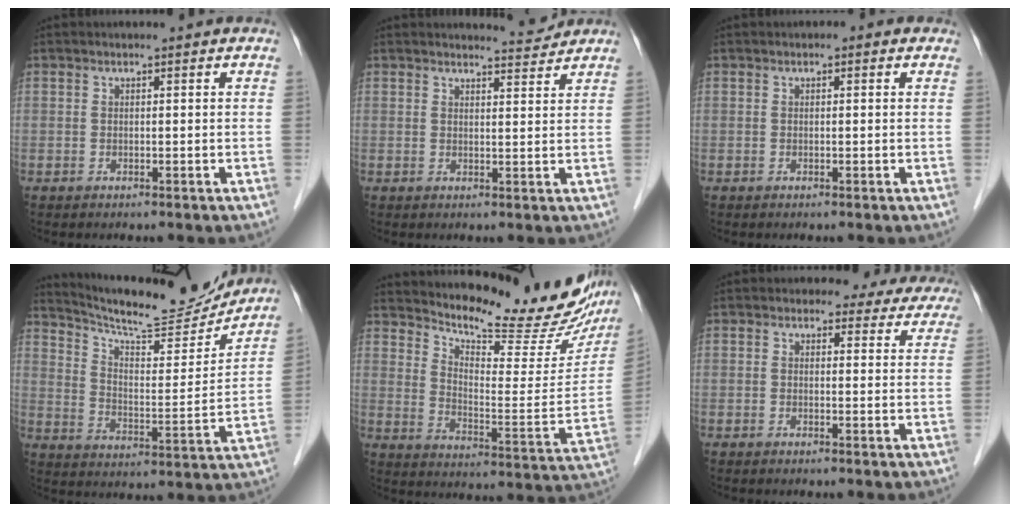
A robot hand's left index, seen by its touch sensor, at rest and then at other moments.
{"total": 2.8, "force": [2.7, -0.3, -0.4], "torque": [-0.005, -0.016, 0.038]}
{"total": 0.7, "force": [0.3, 0.5, 0.4], "torque": [-0.005, 0.005, -0.003]}
{"total": 18.3, "force": [17.3, 2.0, 5.7], "torque": [-0.099, -0.026, 0.253]}
{"total": 21.0, "force": [18.9, 4.3, 8.0], "torque": [-0.120, -0.064, 0.247]}
{"total": 7.9, "force": [7.1, 3.5, 0.3], "torque": [0.034, 0.000, 0.050]}